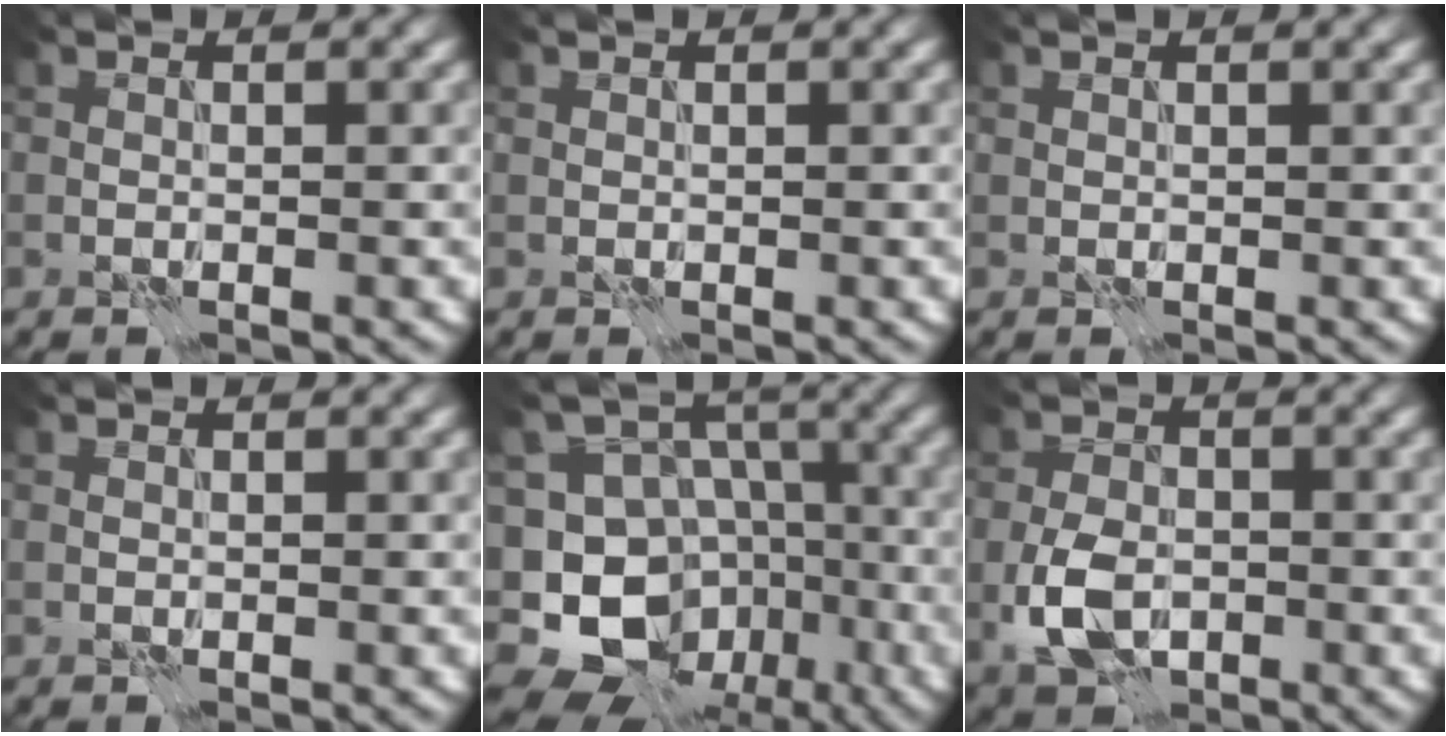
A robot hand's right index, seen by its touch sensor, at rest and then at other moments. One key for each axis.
{"total": 0.0}
{"total": 1.1, "fx": 1.0, "fy": 0.1, "fz": 0.5, "tx": -0.009, "ty": -0.002, "tz": 0.012}
{"total": 0.0}
{"total": 15.3, "fx": -7.9, "fy": 11.8, "fz": 5.6, "tx": -0.118, "ty": -0.028, "tz": -0.126}
{"total": 5.2, "fx": -1.5, "fy": 3.5, "fz": 3.6, "tx": -0.078, "ty": -0.007, "tz": -0.033}